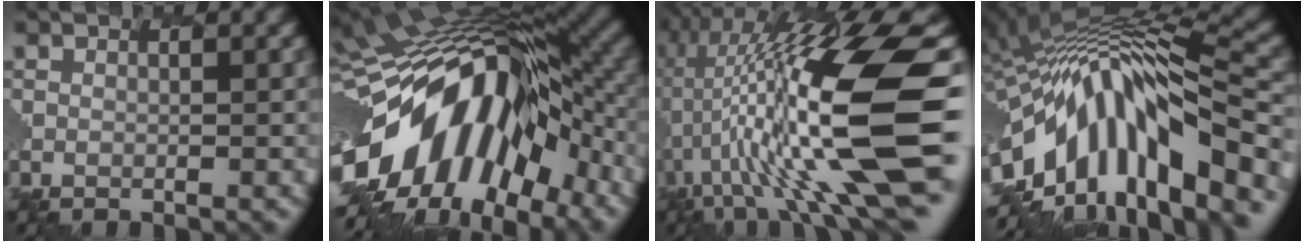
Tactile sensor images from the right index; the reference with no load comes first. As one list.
[{"total": 16.7, "force": [-4.7, 9.5, 12.9], "torque": [-0.249, -0.008, -0.086]}, {"total": 15.7, "force": [0.2, 3.0, 15.4], "torque": [-0.307, 0.021, 0.012]}, {"total": 12.2, "force": [-5.4, 4.8, 9.9], "torque": [-0.182, 0.027, -0.087]}]